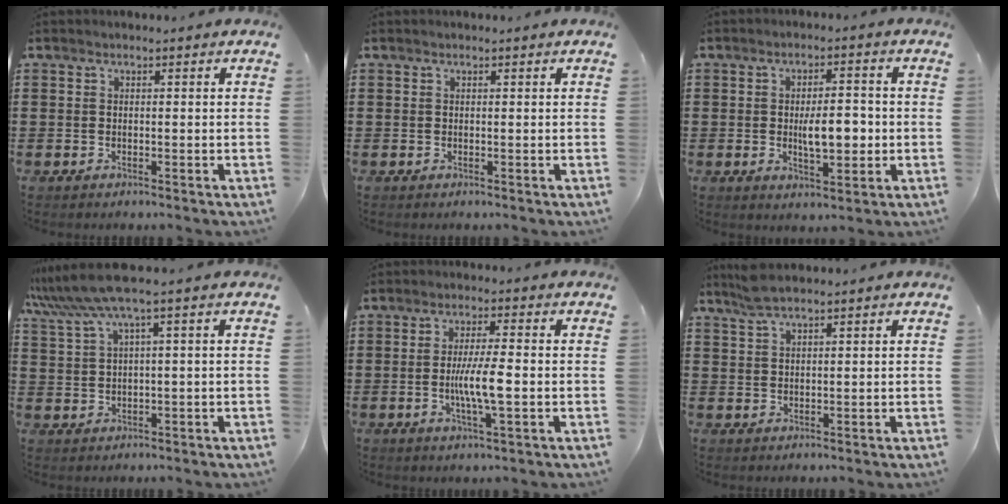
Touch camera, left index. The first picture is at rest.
{"total": 0.0}
{"total": 6.4, "force": [-0.5, 2.6, 5.8], "torque": [-0.080, -0.001, -0.015]}
{"total": 5.6, "force": [3.0, -0.3, 4.8], "torque": [-0.116, -0.017, 0.046]}
{"total": 6.4, "force": [-0.8, 0.9, 6.3], "torque": [-0.122, -0.003, -0.022]}
{"total": 3.4, "force": [2.5, 0.6, 2.2], "torque": [-0.047, 0.003, 0.046]}